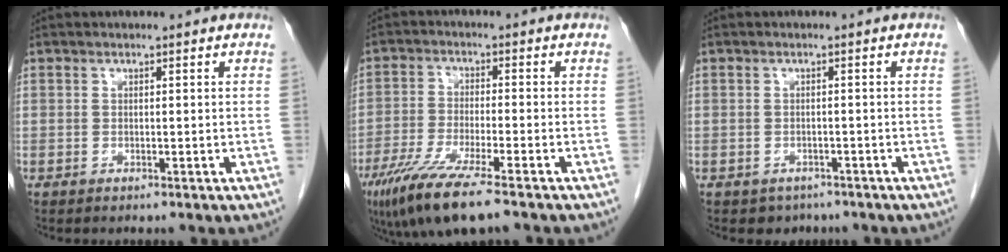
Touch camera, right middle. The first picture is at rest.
{"total": 11.0, "force": [-7.7, 1.1, 7.7], "torque": [-0.143, -0.031, -0.131]}
{"total": 2.8, "force": [-2.0, 1.9, 0.1], "torque": [-0.010, 0.006, -0.026]}